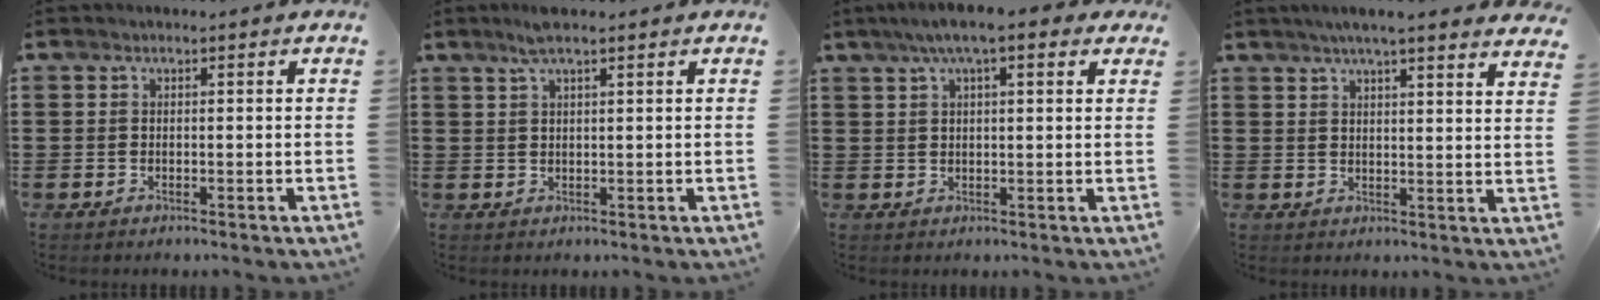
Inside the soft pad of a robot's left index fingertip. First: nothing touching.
{"total": 3.1, "force": [2.1, 0.3, 2.3], "torque": [-0.048, 0.004, 0.036]}
{"total": 6.2, "force": [3.5, 1.1, 5.0], "torque": [-0.094, 0.007, 0.057]}
{"total": 4.6, "force": [4.1, 0.4, 2.0], "torque": [-0.049, -0.007, 0.075]}